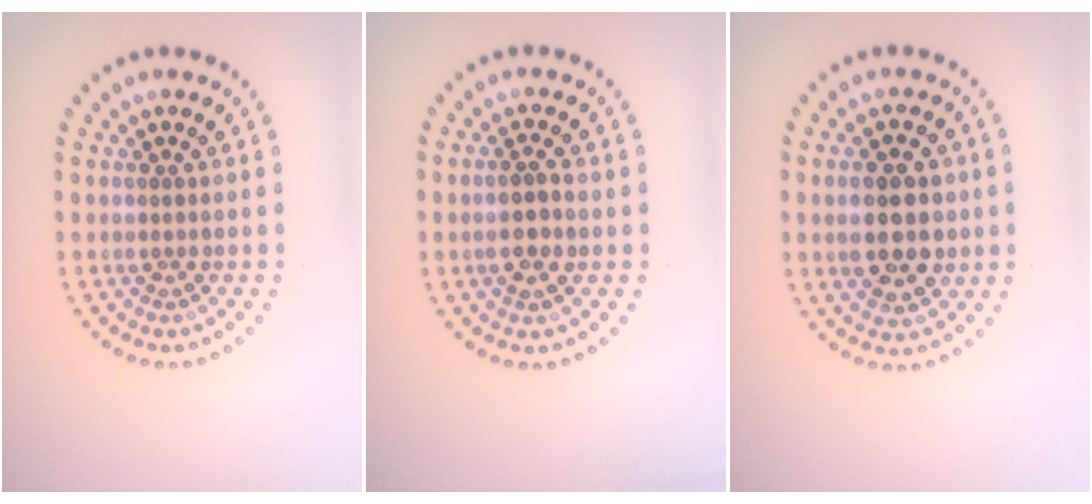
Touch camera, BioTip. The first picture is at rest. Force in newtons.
{"total": 1.9, "press": 1.9, "slide": 0.5}
{"total": 5.6, "press": 5.5, "slide": 0.4}